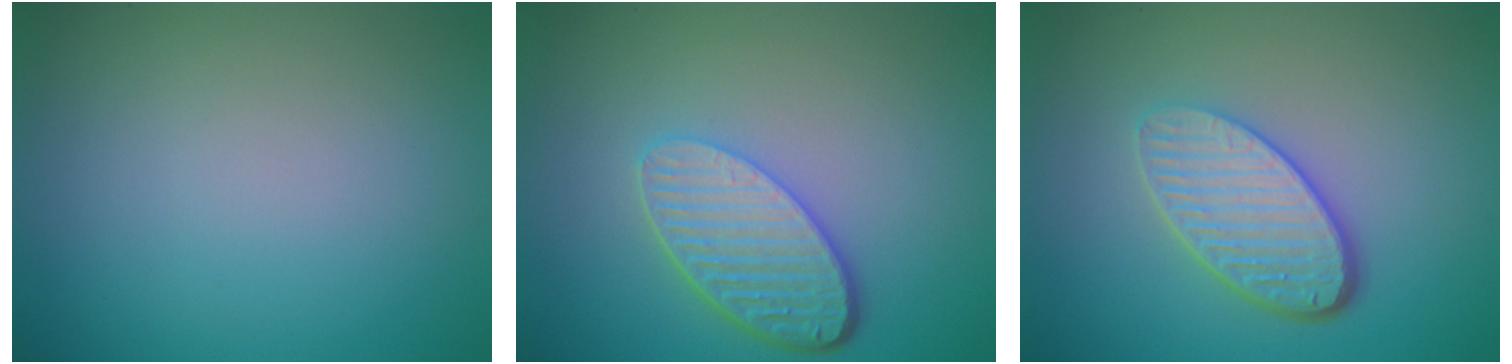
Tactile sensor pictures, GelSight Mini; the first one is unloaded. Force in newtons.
{"total": 5.3, "press": 3.9, "slide": 3.7}
{"total": 5.1, "press": 3.7, "slide": 3.5}